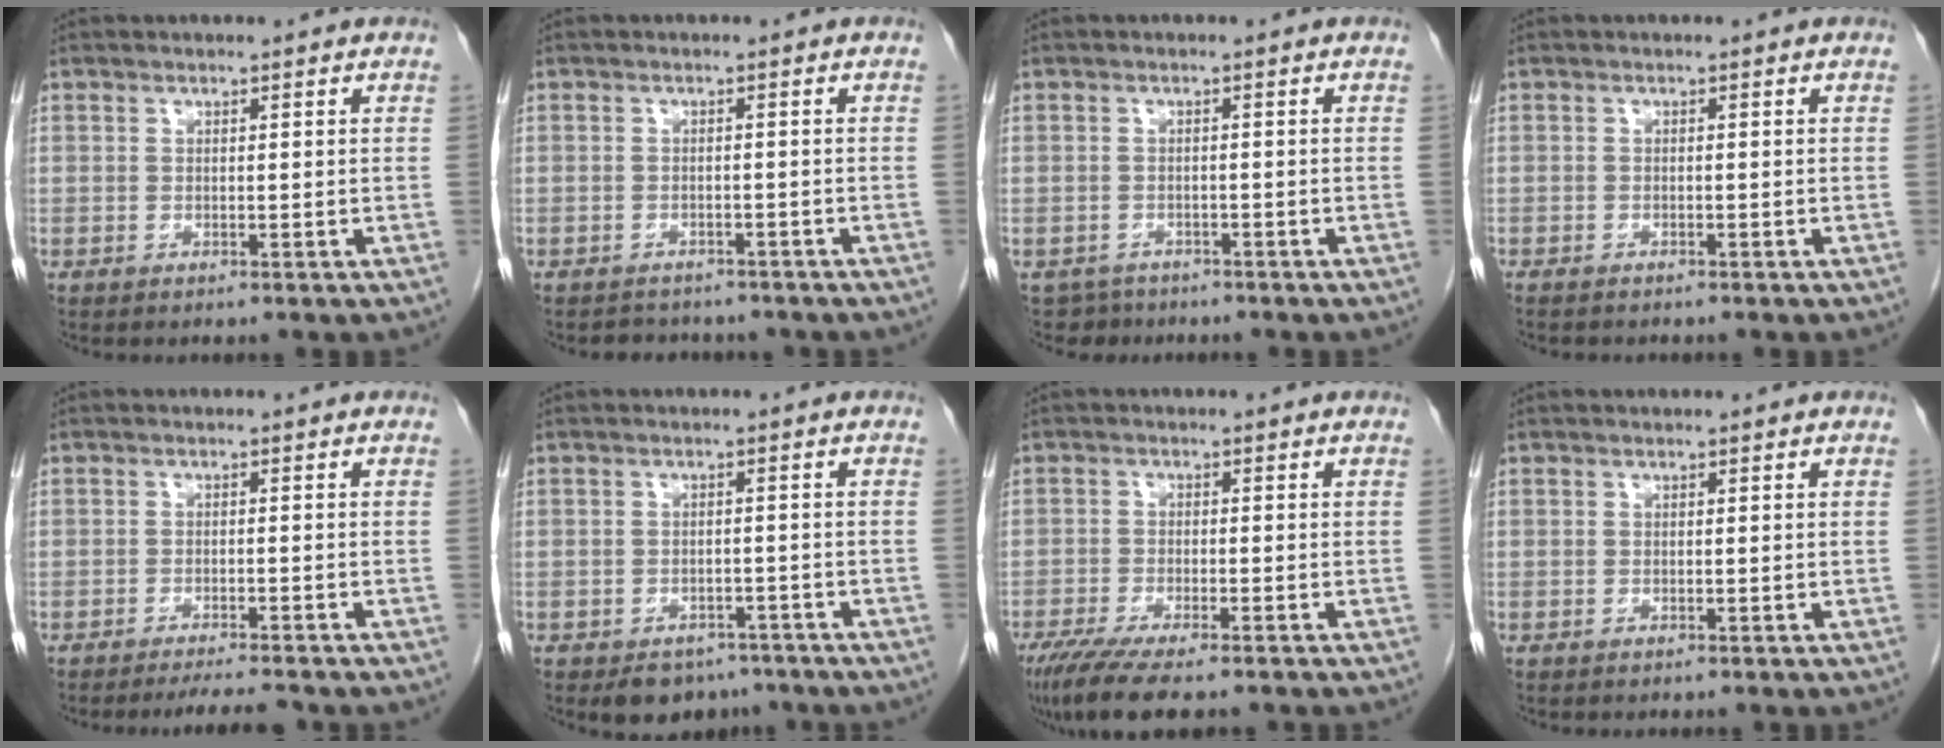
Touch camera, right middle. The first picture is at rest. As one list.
[{"total": 4.7, "force": [-4.1, 2.1, 0.7], "torque": [-0.011, 0.005, -0.048]}, {"total": 2.7, "force": [-2.2, 1.5, -0.6], "torque": [0.005, 0.004, -0.035]}, {"total": 2.0, "force": [-1.8, 0.4, 0.8], "torque": [-0.017, -0.004, -0.021]}, {"total": 4.6, "force": [-4.2, -0.2, 1.9], "torque": [-0.028, -0.015, -0.064]}, {"total": 5.1, "force": [-4.0, 2.9, 1.1], "torque": [-0.007, 0.003, -0.053]}, {"total": 9.6, "force": [-7.5, 1.5, 5.8], "torque": [-0.093, -0.020, -0.120]}, {"total": 0.0}]